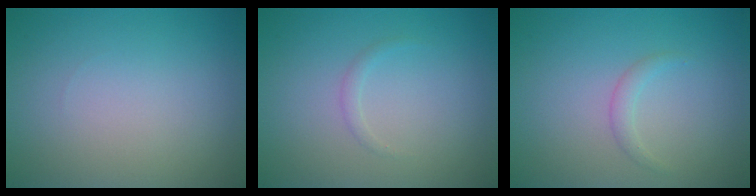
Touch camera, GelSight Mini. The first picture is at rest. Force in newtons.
{"total": 0.7, "press": 0.7, "slide": 0.0}
{"total": 1.0, "press": 1.0, "slide": 0.1}